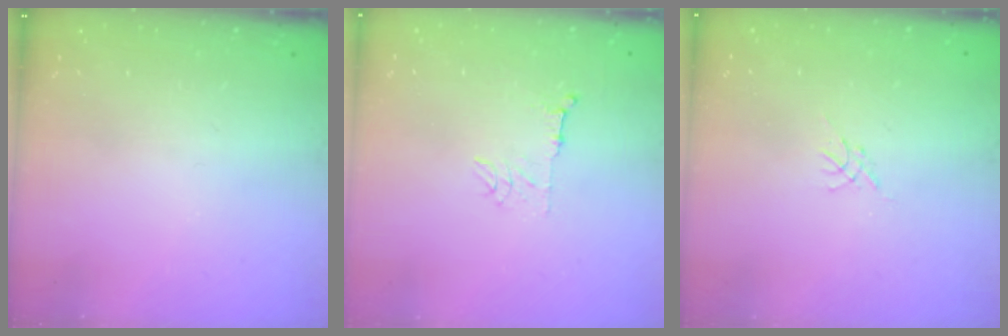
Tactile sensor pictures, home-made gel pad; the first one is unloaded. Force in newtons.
{"total": 5.8, "press": 5.8, "slide": 0.5}
{"total": 0.0}